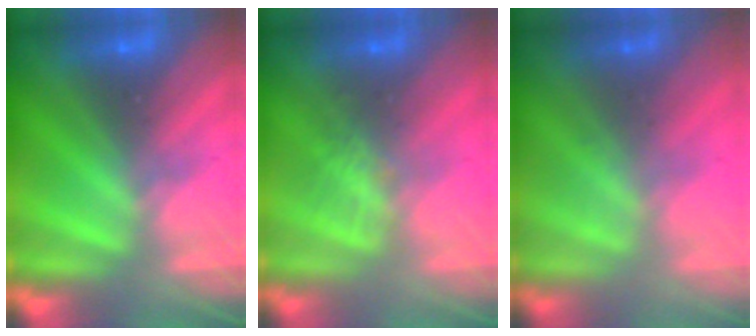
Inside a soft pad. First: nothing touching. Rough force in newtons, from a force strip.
{"total": 2.7}
{"total": 1.2}